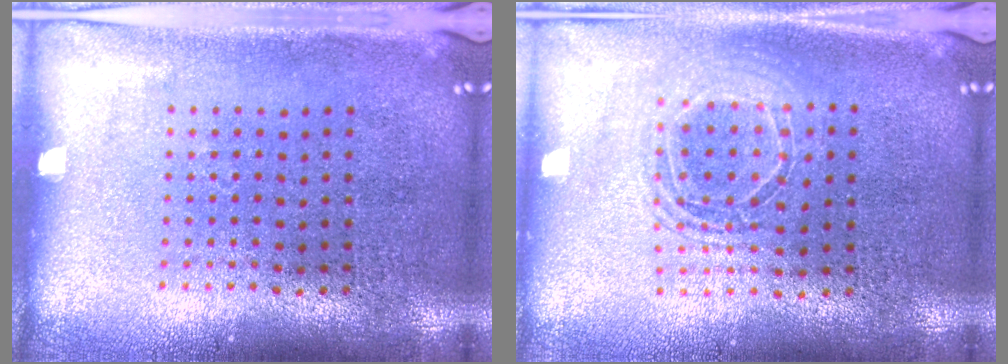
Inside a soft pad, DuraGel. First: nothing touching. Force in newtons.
{"total": 1.7, "press": 1.4, "slide": 0.9}